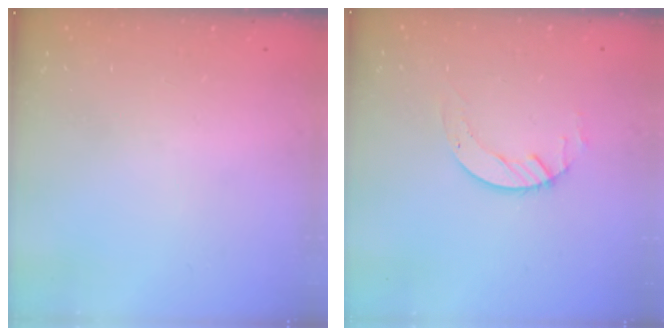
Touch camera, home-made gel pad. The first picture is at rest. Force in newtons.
{"total": 4.2, "press": 4.1, "slide": 0.5}